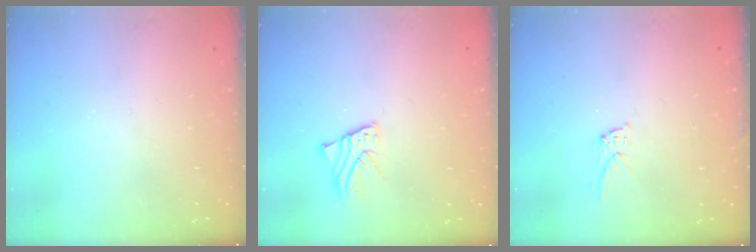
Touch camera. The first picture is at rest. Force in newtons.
{"total": 2.9, "press": 2.9, "slide": 0.1}
{"total": 6.2, "press": 6.2, "slide": 0.4}